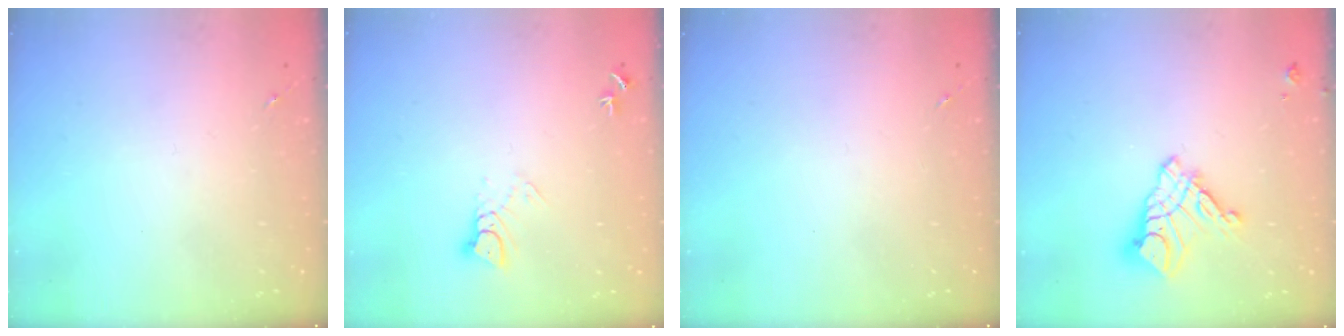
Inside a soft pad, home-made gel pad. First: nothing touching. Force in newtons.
{"total": 4.6, "press": 4.5, "slide": 0.5}
{"total": 0.0}
{"total": 12.6, "press": 12.5, "slide": 1.1}